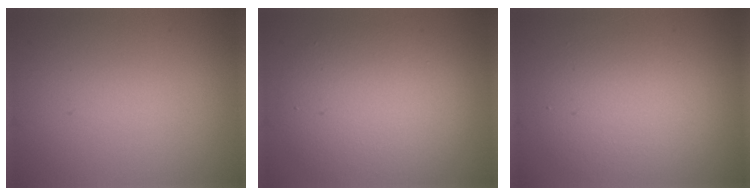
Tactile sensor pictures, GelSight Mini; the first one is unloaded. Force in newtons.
{"total": 6.5, "press": 6.5, "slide": 0.2}
{"total": 4.3, "press": 4.3, "slide": 0.3}